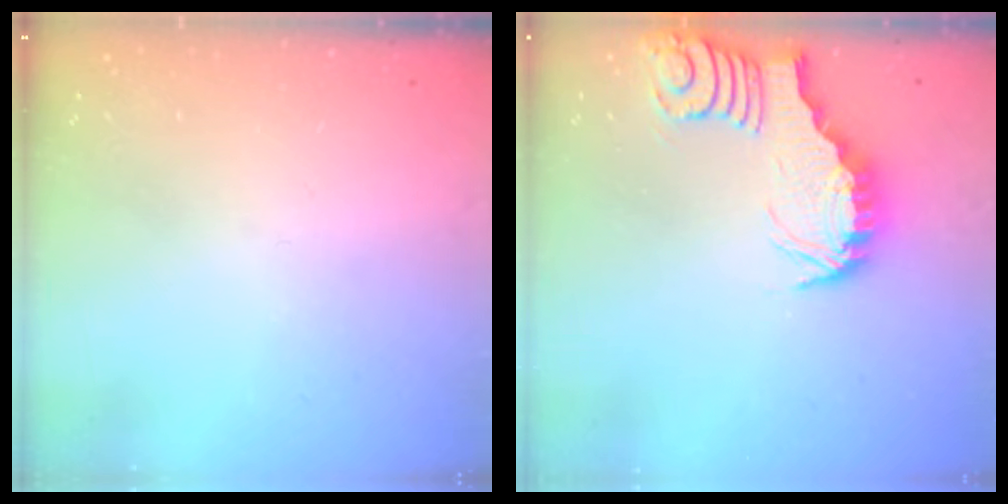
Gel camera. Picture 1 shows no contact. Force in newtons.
{"total": 3.1, "press": 3.1, "slide": 0.4}